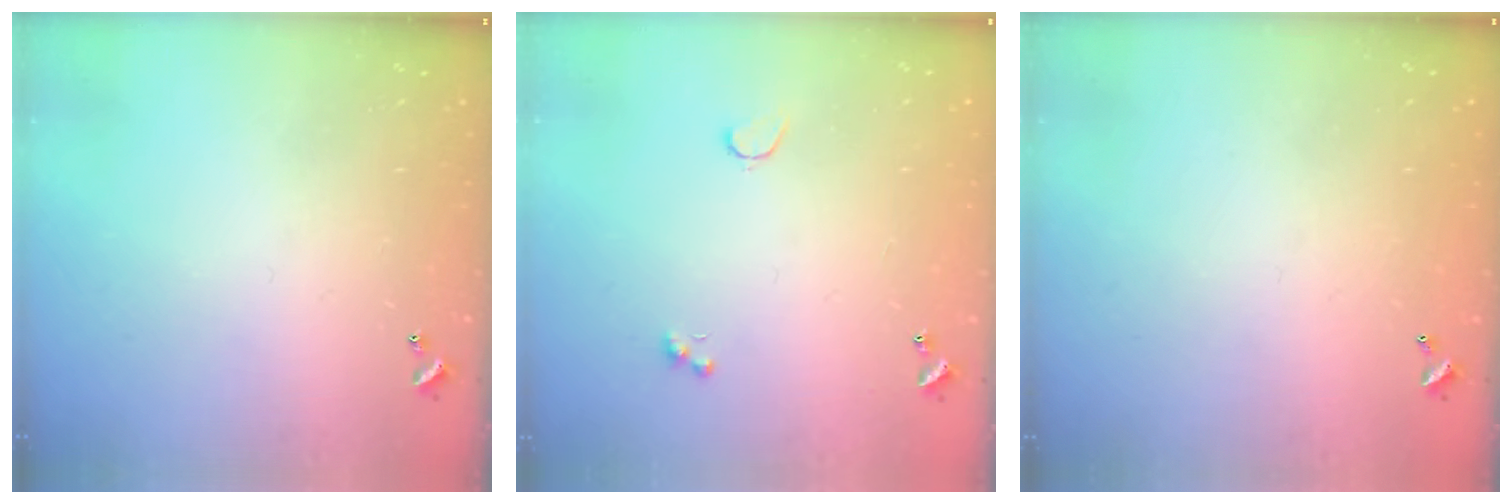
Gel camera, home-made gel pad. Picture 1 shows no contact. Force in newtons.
{"total": 1.0, "press": 0.9, "slide": 0.5}
{"total": 2.8, "press": 2.8, "slide": 0.1}